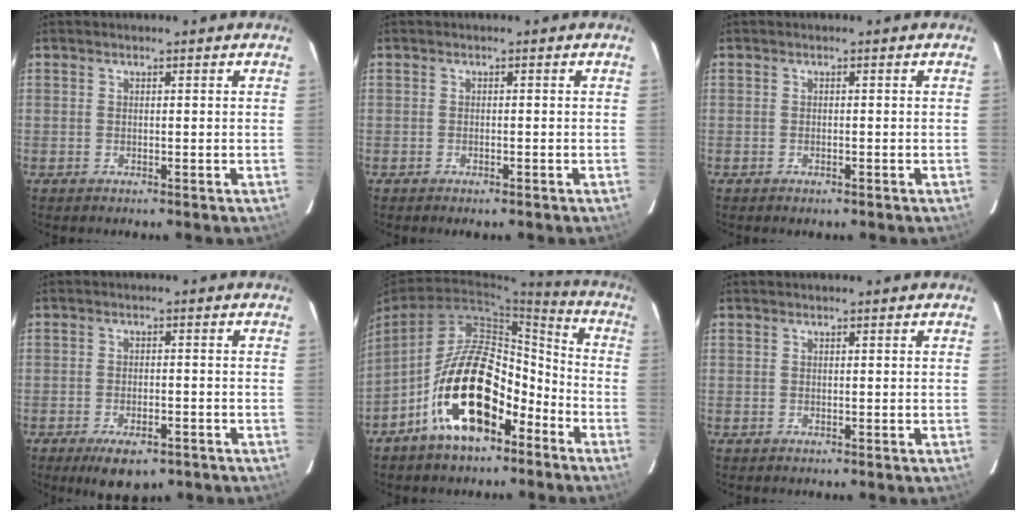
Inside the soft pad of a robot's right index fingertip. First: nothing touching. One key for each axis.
{"total": 1.0, "fx": -0.8, "fy": 0.4, "fz": 0.5, "tx": -0.008, "ty": -0.001, "tz": -0.013}
{"total": 0.8, "fx": -0.6, "fy": 0.5, "fz": 0.4, "tx": -0.005, "ty": 0.000, "tz": -0.008}
{"total": 7.7, "fx": -5.1, "fy": 3.2, "fz": 4.7, "tx": -0.096, "ty": -0.015, "tz": -0.070}
{"total": 16.5, "fx": -9.3, "fy": 8.1, "fz": 10.9, "tx": -0.175, "ty": 0.032, "tz": -0.144}
{"total": 0.0}